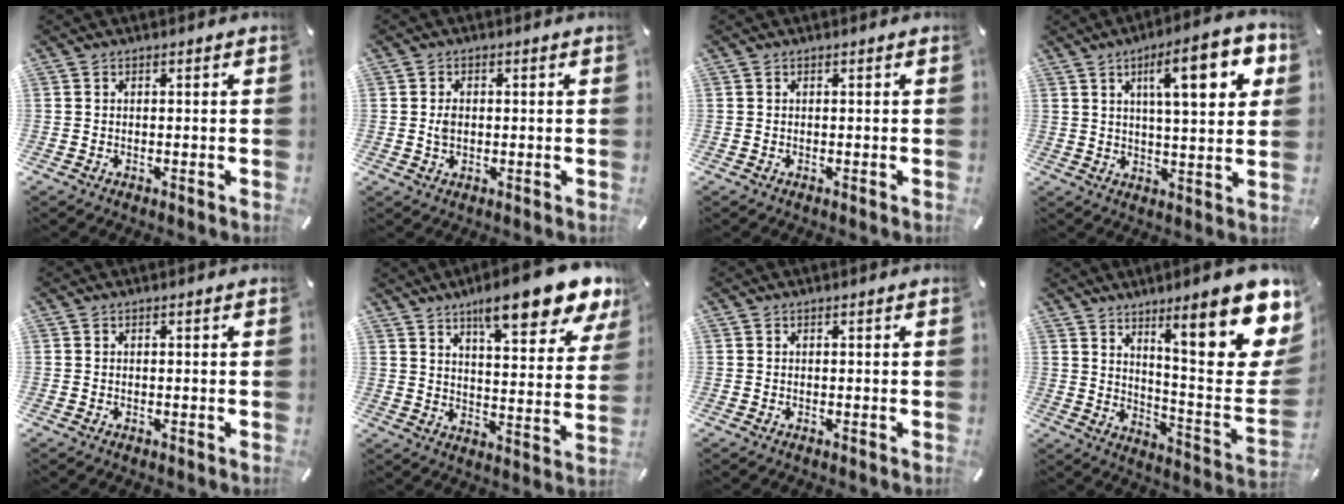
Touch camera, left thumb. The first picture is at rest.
{"total": 2.0, "force": [0.1, 1.4, 1.5], "torque": [-0.031, 0.005, 0.001]}
{"total": 0.0}
{"total": 15.8, "force": [6.3, 4.5, 13.7], "torque": [-0.202, -0.012, 0.090]}
{"total": 0.0}
{"total": 15.6, "force": [11.5, 4.2, 9.6], "torque": [-0.139, -0.075, 0.188]}
{"total": 0.0}
{"total": 23.0, "force": [13.1, 6.1, 17.9], "torque": [-0.244, -0.096, 0.207]}